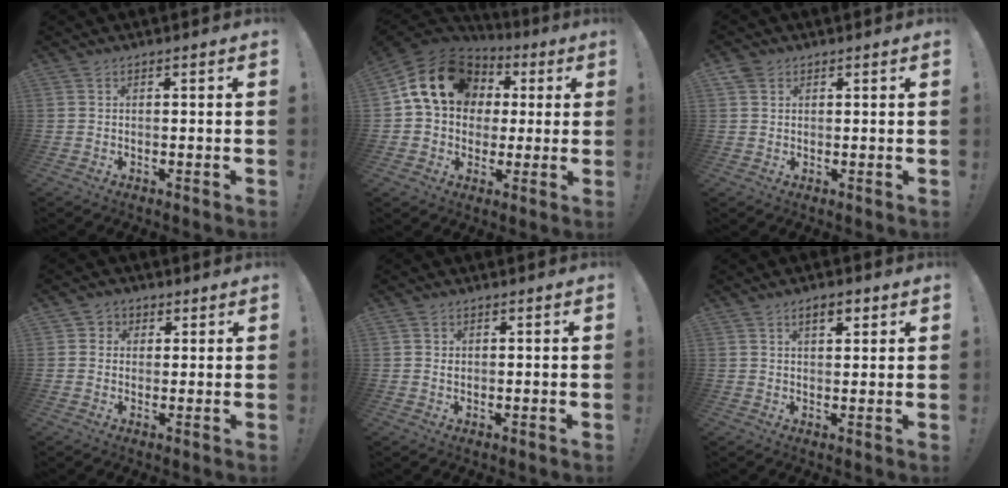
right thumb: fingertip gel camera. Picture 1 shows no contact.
{"total": 17.9, "force": [5.6, 13.9, 9.8], "torque": [-0.155, -0.009, 0.111]}
{"total": 3.5, "force": [1.9, 2.8, 1.0], "torque": [-0.011, -0.005, 0.035]}
{"total": 3.6, "force": [0.8, 3.4, 0.6], "torque": [0.001, -0.003, 0.013]}
{"total": 1.1, "force": [0.6, 0.8, -0.3], "torque": [0.005, 0.002, 0.011]}
{"total": 4.5, "force": [2.4, 1.9, 3.2], "torque": [-0.038, -0.007, 0.037]}